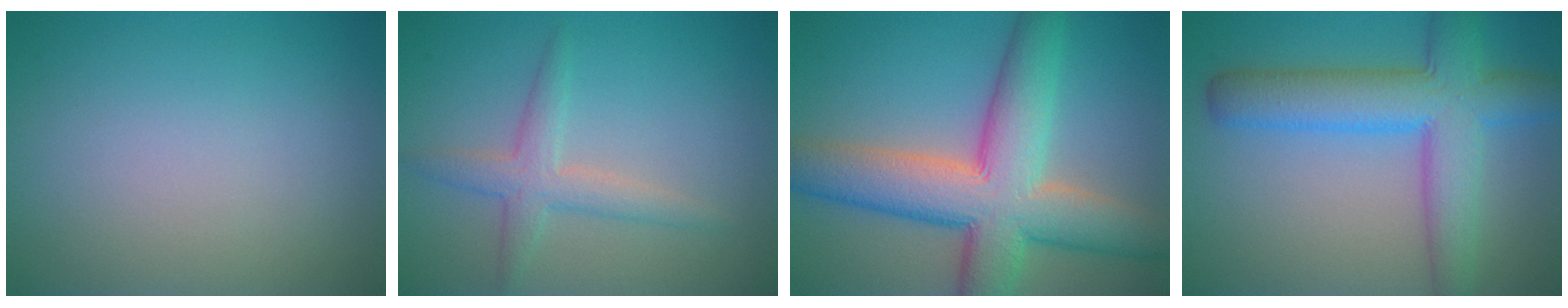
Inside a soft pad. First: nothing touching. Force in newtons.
{"total": 2.8, "press": 2.8, "slide": 0.0}
{"total": 10.6, "press": 10.6, "slide": 0.5}
{"total": 7.7, "press": 7.7, "slide": 0.2}